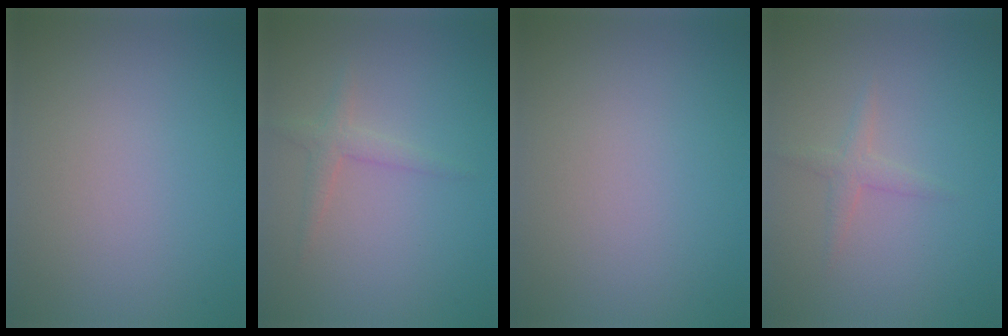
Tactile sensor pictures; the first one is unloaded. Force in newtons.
{"total": 1.6, "press": 1.6, "slide": 0.0}
{"total": 0.0}
{"total": 1.3, "press": 1.3, "slide": 0.1}